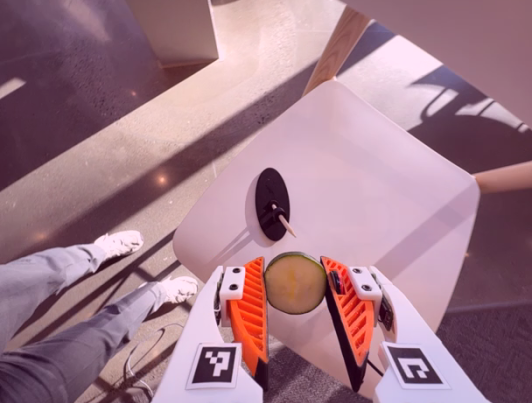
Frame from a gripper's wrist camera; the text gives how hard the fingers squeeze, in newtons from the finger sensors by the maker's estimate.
{"total": 9.1, "left": 9.0, "right": 9.1}